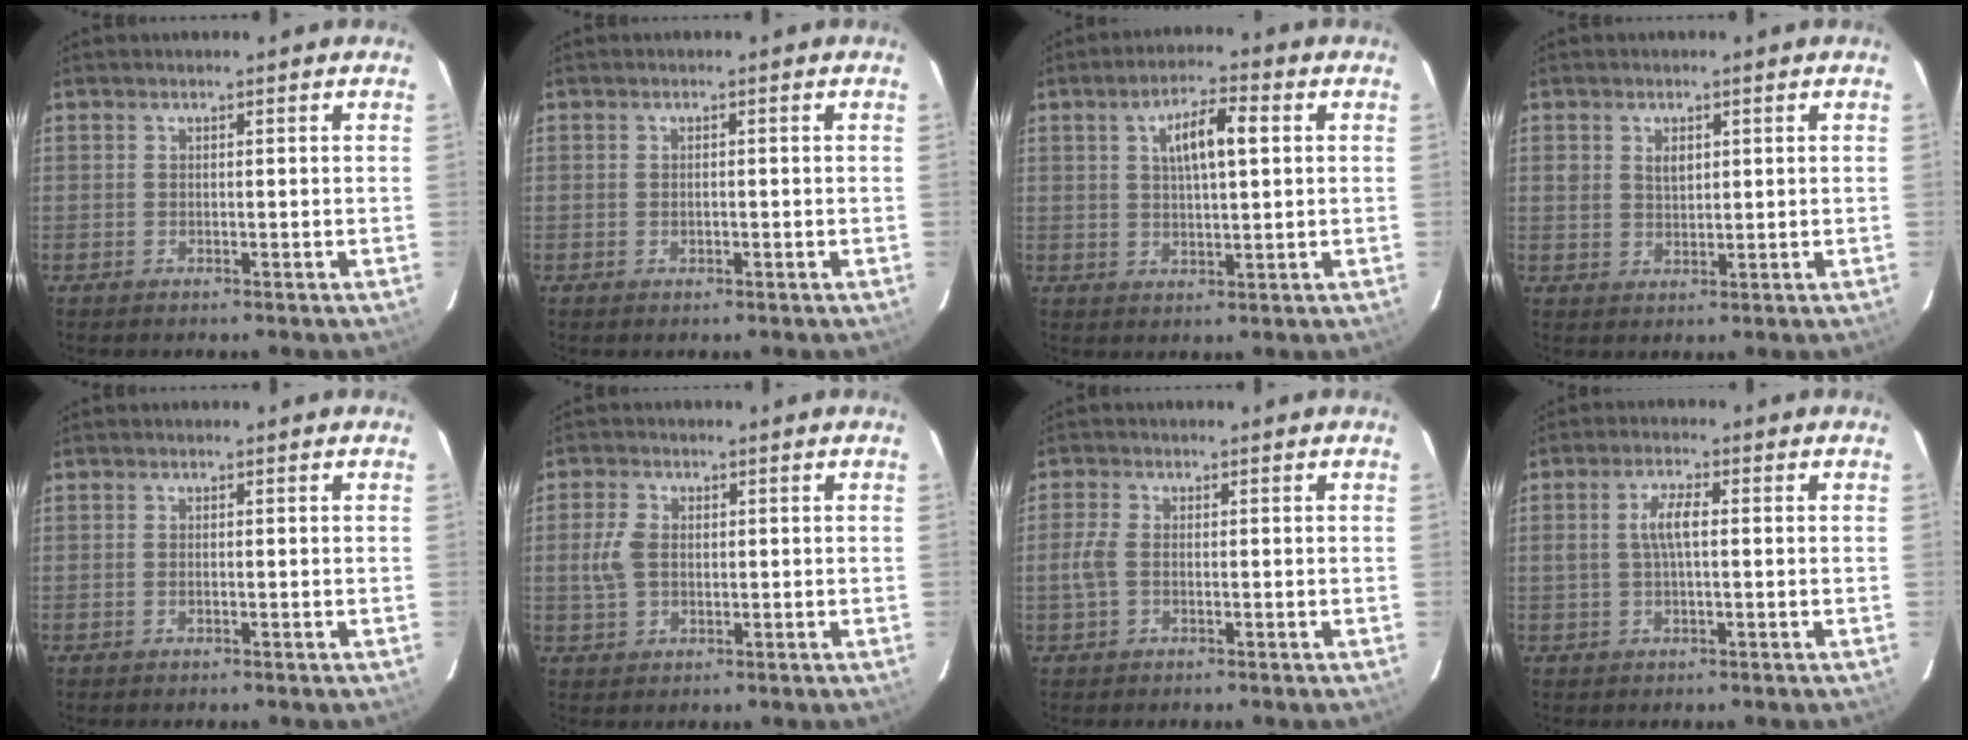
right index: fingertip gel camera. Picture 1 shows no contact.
{"total": 0.8, "force": [-0.2, 0.6, 0.5], "torque": [-0.007, 0.000, -0.003]}
{"total": 7.6, "force": [2.1, 2.3, 7.0], "torque": [-0.119, 0.012, 0.040]}
{"total": 2.9, "force": [1.1, 2.0, 1.8], "torque": [-0.028, 0.004, 0.021]}
{"total": 0.5, "force": [-0.1, 0.2, 0.5], "torque": [-0.010, 0.001, -0.002]}
{"total": 5.0, "force": [0.4, 3.3, 3.6], "torque": [-0.083, 0.007, 0.011]}
{"total": 3.2, "force": [-0.5, 1.8, 2.6], "torque": [-0.066, 0.003, -0.009]}
{"total": 4.4, "force": [0.4, 1.3, 4.2], "torque": [-0.081, 0.007, 0.010]}